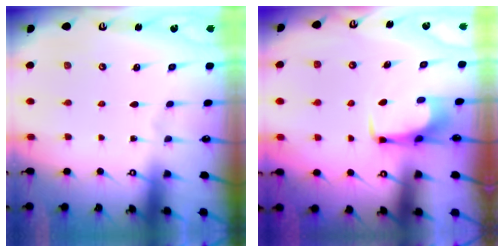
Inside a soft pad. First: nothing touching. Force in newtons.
{"total": 3.3, "press": 3.3, "slide": 0.4}